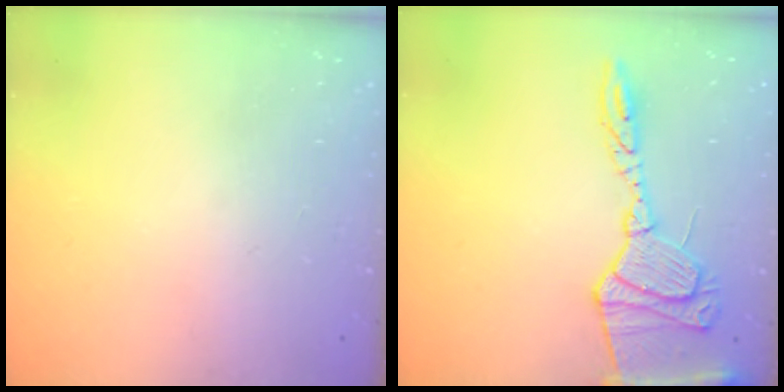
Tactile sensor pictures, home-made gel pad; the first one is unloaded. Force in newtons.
{"total": 18.1, "press": 18.0, "slide": 1.6}